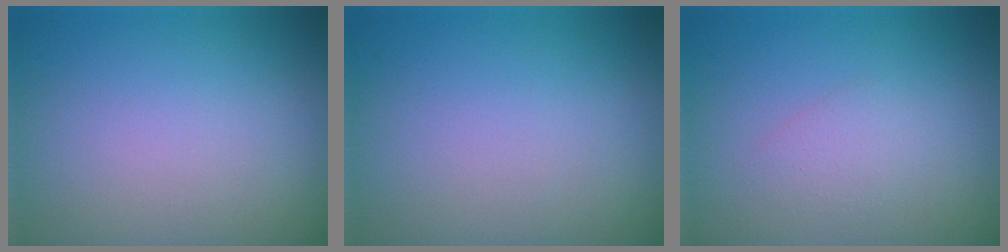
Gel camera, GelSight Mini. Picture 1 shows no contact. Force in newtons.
{"total": 0.0}
{"total": 1.4, "press": 1.4, "slide": 0.0}